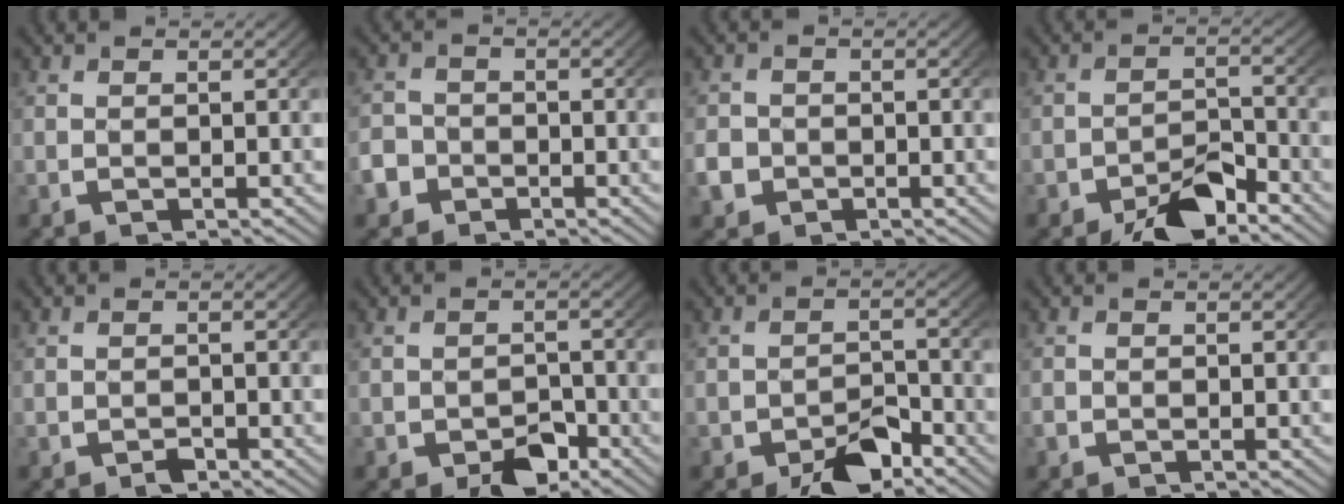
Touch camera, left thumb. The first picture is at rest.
{"total": 3.2, "force": [-1.8, 2.6, 0.4], "torque": [-0.015, -0.010, -0.032]}
{"total": 2.8, "force": [-1.1, 2.4, 0.8], "torque": [-0.023, -0.009, -0.019]}
{"total": 5.3, "force": [-3.4, 2.4, 3.3], "torque": [-0.047, -0.018, -0.053]}
{"total": 1.1, "force": [-0.8, 0.6, 0.4], "torque": [-0.006, -0.006, -0.014]}
{"total": 3.6, "force": [-1.9, 2.4, 1.9], "torque": [-0.029, -0.023, -0.025]}
{"total": 4.8, "force": [-3.0, 2.5, 2.9], "torque": [-0.044, -0.022, -0.044]}
{"total": 0.8, "force": [-0.4, 0.7, 0.2], "torque": [-0.007, -0.004, -0.010]}